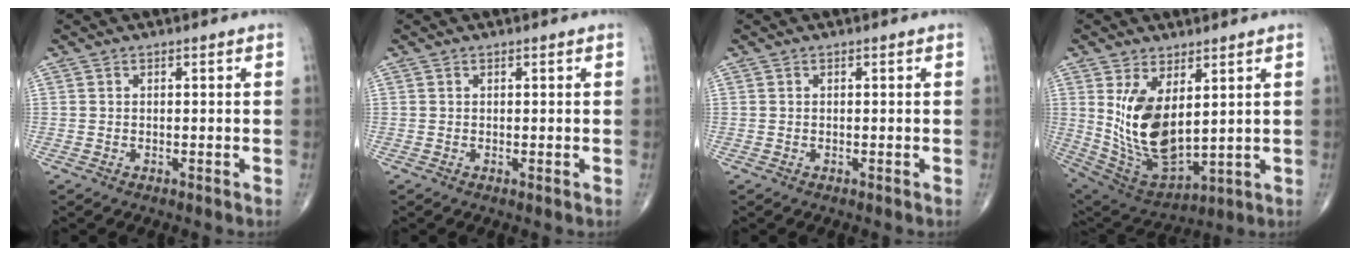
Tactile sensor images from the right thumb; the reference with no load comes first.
{"total": 0.0}
{"total": 0.0}
{"total": 14.8, "force": [3.3, 7.6, 12.2], "torque": [-0.215, -0.026, 0.092]}